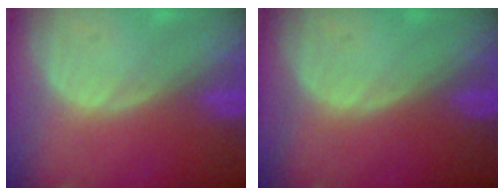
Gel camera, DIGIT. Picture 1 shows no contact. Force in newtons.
{"total": 0.0}